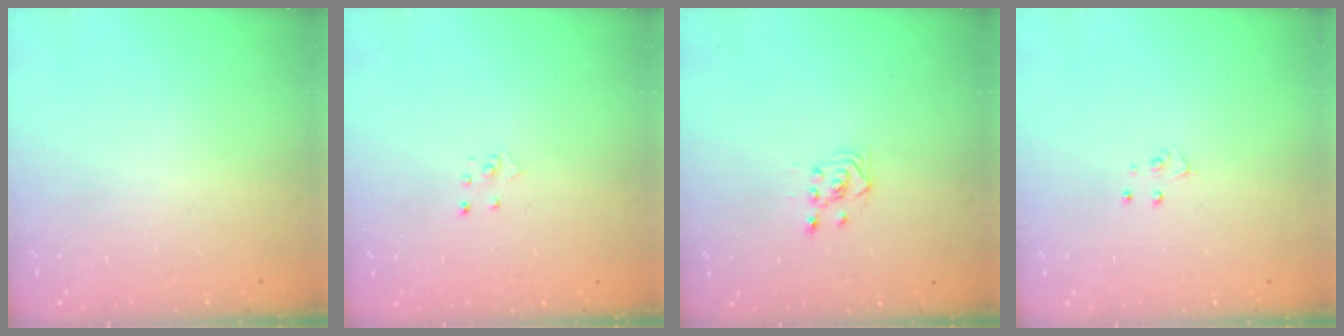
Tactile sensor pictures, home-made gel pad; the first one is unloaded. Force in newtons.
{"total": 2.8, "press": 2.8, "slide": 0.3}
{"total": 3.2, "press": 2.9, "slide": 1.2}
{"total": 3.2, "press": 3.2, "slide": 0.3}